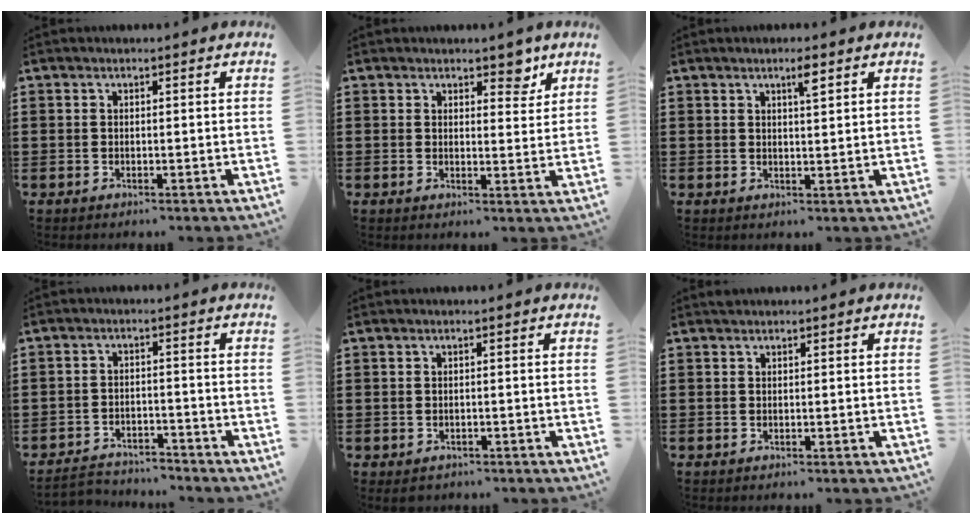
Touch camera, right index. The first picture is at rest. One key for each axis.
{"total": 4.3, "fx": 3.2, "fy": 1.9, "fz": 2.0, "tx": -0.014, "ty": -0.006, "tz": 0.052}
{"total": 2.6, "fx": 1.5, "fy": 0.3, "fz": 2.0, "tx": -0.035, "ty": 0.000, "tz": 0.023}
{"total": 3.4, "fx": -3.3, "fy": 0.7, "fz": -0.1, "tx": -0.007, "ty": 0.002, "tz": -0.071}
{"total": 0.9, "fx": -0.8, "fy": 0.5, "fz": 0.1, "tx": -0.005, "ty": 0.002, "tz": -0.018}
{"total": 0.0}